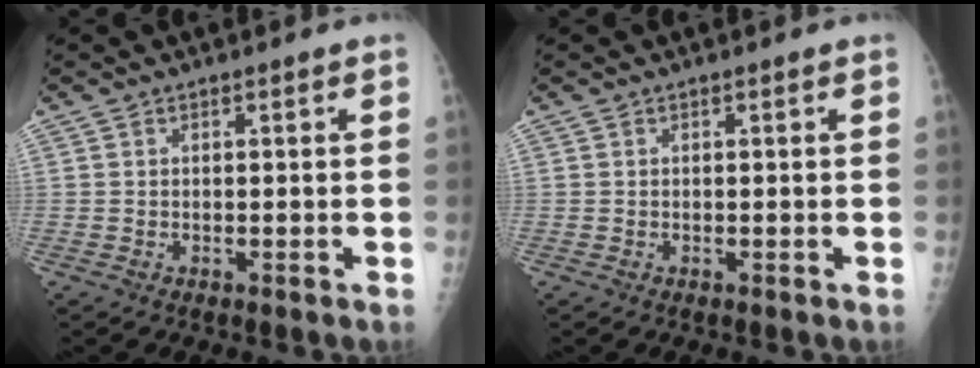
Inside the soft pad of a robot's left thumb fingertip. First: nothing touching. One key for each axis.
{"total": 0.0}